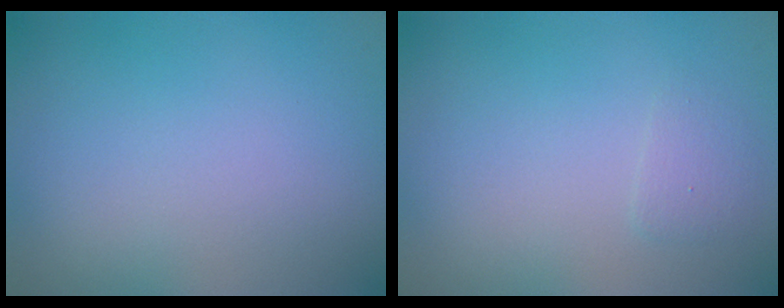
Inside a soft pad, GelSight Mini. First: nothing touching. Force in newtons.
{"total": 0.8, "press": 0.8, "slide": 0.0}